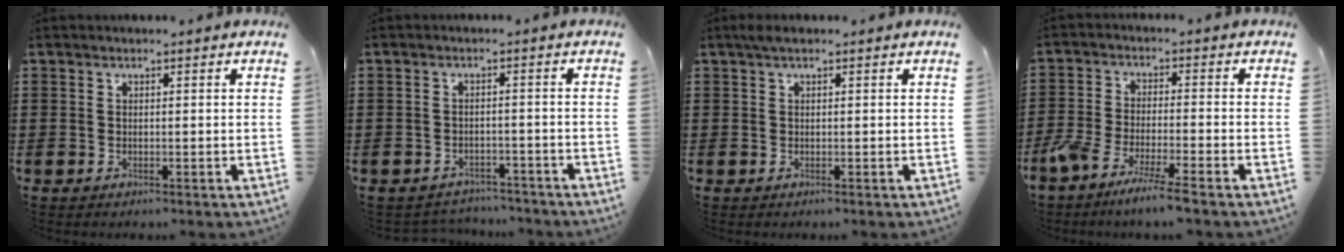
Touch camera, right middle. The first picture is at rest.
{"total": 2.3, "force": [-2.3, 0.5, -0.2], "torque": [-0.005, 0.001, -0.051]}
{"total": 0.8, "force": [0.3, 0.0, 0.7], "torque": [-0.015, 0.003, 0.006]}
{"total": 5.9, "force": [-5.2, -0.3, 2.9], "torque": [-0.066, -0.017, -0.101]}